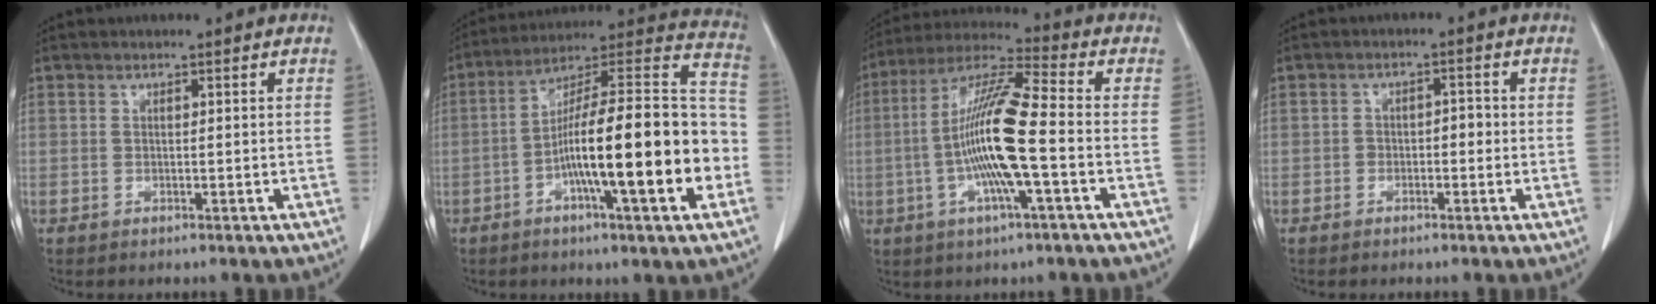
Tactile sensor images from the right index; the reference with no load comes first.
{"total": 22.0, "force": [-5.4, 2.3, 21.2], "torque": [-0.297, 0.016, -0.085]}
{"total": 13.6, "force": [-2.4, 0.6, 13.4], "torque": [-0.264, 0.005, -0.050]}
{"total": 2.1, "force": [-0.6, 1.4, 1.5], "torque": [-0.016, 0.014, -0.007]}